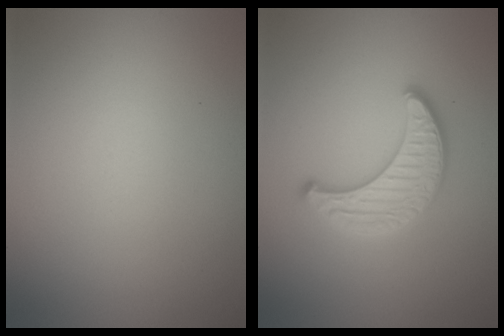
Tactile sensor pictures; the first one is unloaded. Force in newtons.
{"total": 3.4, "press": 3.4, "slide": 0.5}